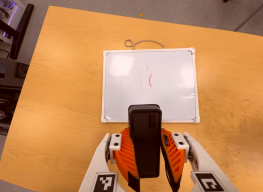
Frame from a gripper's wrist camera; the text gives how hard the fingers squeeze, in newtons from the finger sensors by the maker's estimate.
{"total": 11.6, "left": 9.8, "right": 13.4}